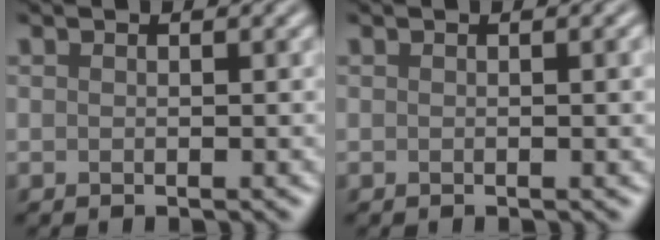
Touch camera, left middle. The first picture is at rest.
{"total": 1.1, "force": [-0.1, 0.2, 1.1], "torque": [-0.006, 0.008, 0.002]}